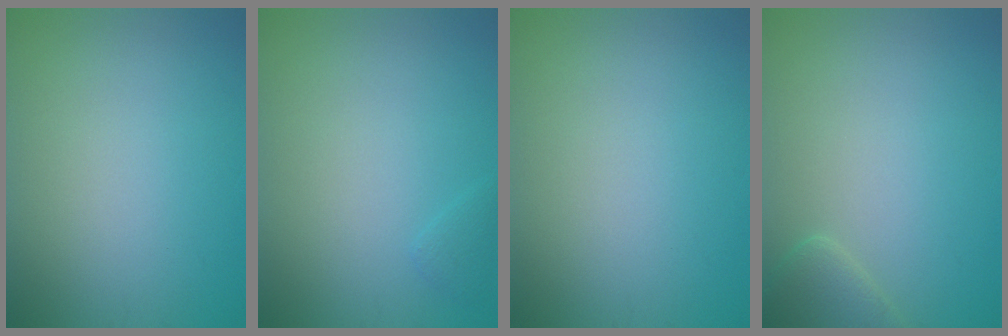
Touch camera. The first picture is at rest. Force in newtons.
{"total": 0.7, "press": 0.7, "slide": 0.1}
{"total": 0.0}
{"total": 2.2, "press": 2.2, "slide": 0.1}